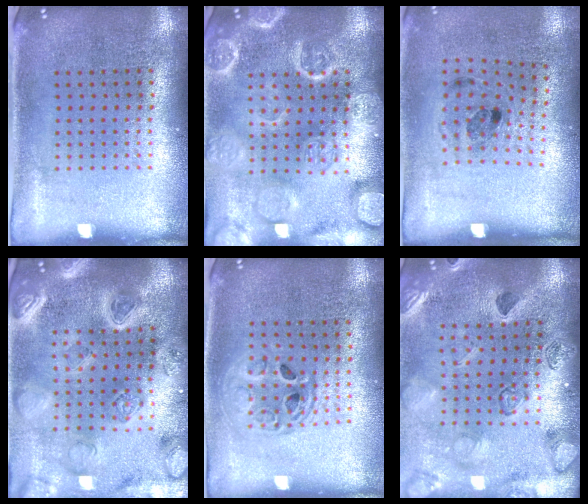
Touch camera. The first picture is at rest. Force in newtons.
{"total": 6.3, "press": 6.2, "slide": 0.8}
{"total": 1.2, "press": 0.8, "slide": 0.9}
{"total": 4.5, "press": 3.9, "slide": 2.1}
{"total": 1.6, "press": 1.4, "slide": 0.7}
{"total": 2.3, "press": 2.3, "slide": 0.3}